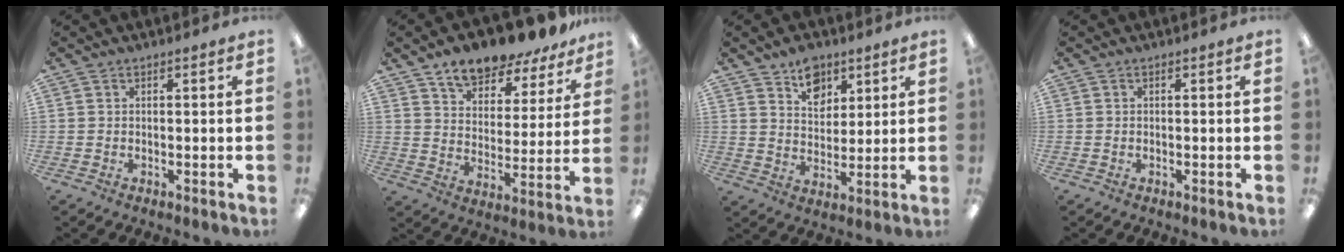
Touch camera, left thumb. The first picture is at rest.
{"total": 11.5, "force": [10.3, 4.0, 3.5], "torque": [-0.066, -0.079, 0.184]}
{"total": 8.9, "force": [6.1, 5.8, 2.9], "torque": [-0.023, -0.033, 0.108]}
{"total": 0.0}